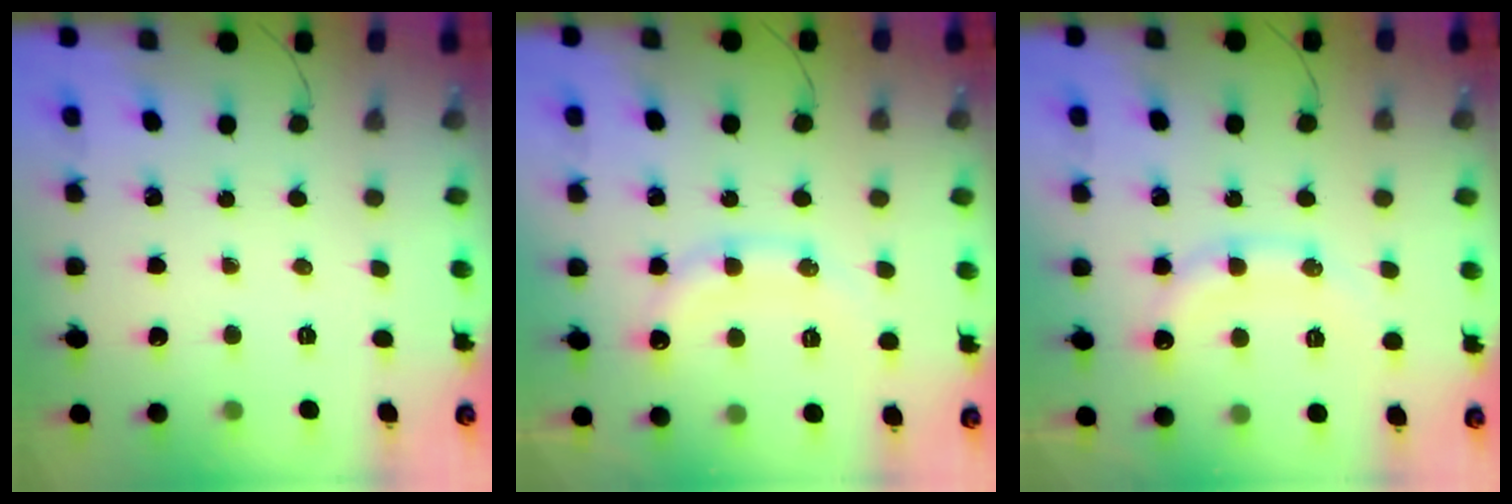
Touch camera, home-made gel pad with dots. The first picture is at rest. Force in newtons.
{"total": 14.3, "press": 14.2, "slide": 1.1}
{"total": 14.3, "press": 14.2, "slide": 1.1}